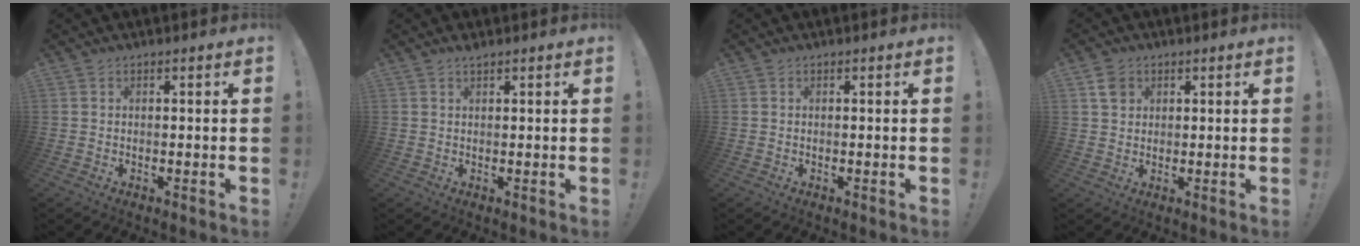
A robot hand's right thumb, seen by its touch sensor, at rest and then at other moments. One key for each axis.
{"total": 1.3, "fx": 1.2, "fy": 0.1, "fz": 0.6, "tx": -0.006, "ty": -0.004, "tz": 0.021}
{"total": 0.0}
{"total": 3.9, "fx": 2.1, "fy": 3.1, "fz": 1.2, "tx": -0.010, "ty": -0.005, "tz": 0.037}